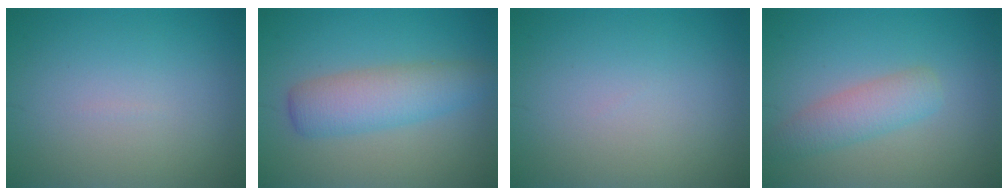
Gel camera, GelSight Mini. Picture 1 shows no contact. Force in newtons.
{"total": 4.5, "press": 4.5, "slide": 0.1}
{"total": 0.0}
{"total": 3.0, "press": 3.0, "slide": 0.2}